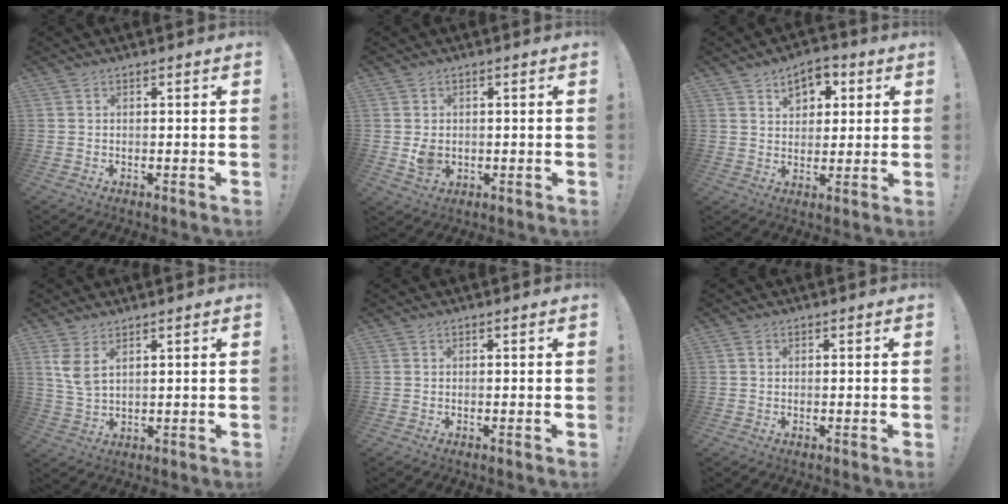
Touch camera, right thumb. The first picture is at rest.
{"total": 4.6, "force": [0.0, 3.8, 2.5], "torque": [-0.026, -0.001, 0.003]}
{"total": 8.1, "force": [4.1, 5.7, 4.2], "torque": [-0.054, -0.013, 0.073]}
{"total": 5.3, "force": [3.0, 2.1, 3.8], "torque": [-0.067, -0.016, 0.056]}
{"total": 0.0}
{"total": 0.6, "force": [0.2, 0.4, 0.4], "torque": [-0.011, 0.003, 0.005]}